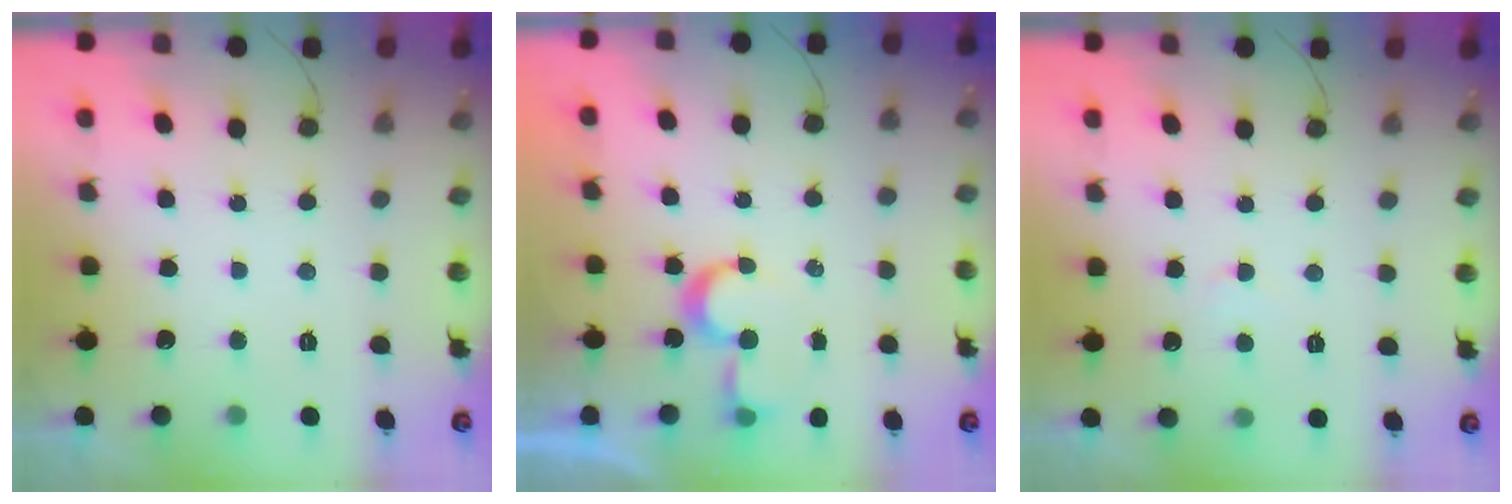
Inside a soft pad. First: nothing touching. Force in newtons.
{"total": 6.4, "press": 6.4, "slide": 0.6}
{"total": 2.4, "press": 2.4, "slide": 0.2}